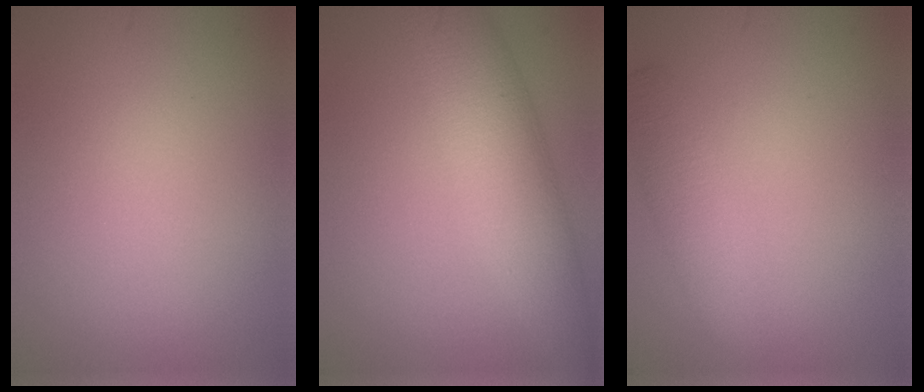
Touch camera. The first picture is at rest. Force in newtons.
{"total": 7.1, "press": 7.1, "slide": 0.3}
{"total": 3.2, "press": 3.2, "slide": 0.1}